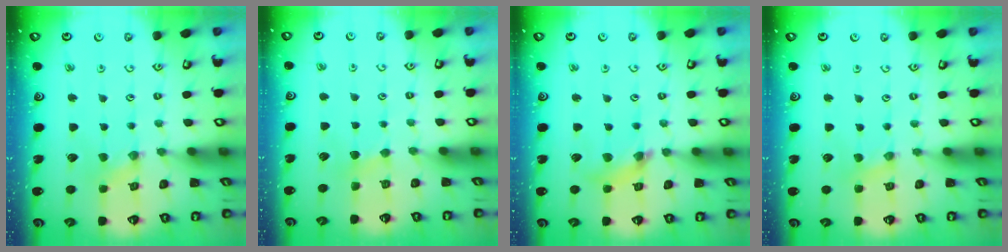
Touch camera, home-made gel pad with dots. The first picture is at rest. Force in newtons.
{"total": 2.8, "press": 2.8, "slide": 0.3}
{"total": 7.8, "press": 7.7, "slide": 0.9}
{"total": 0.6, "press": 0.6, "slide": 0.1}